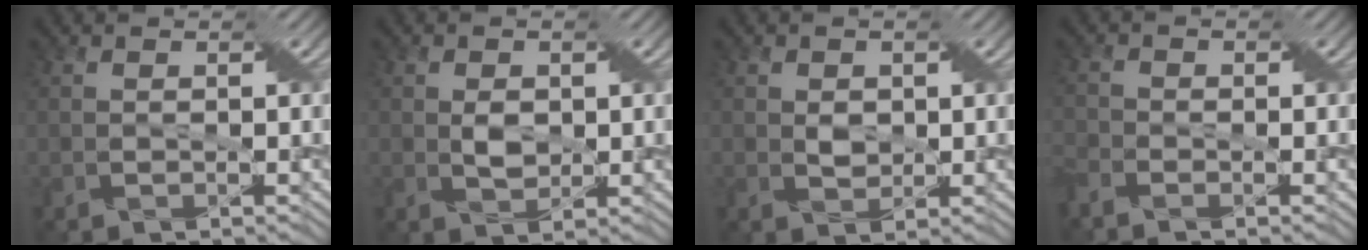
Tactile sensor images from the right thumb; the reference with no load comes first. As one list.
[{"total": 2.5, "force": [0.2, 1.8, 1.7], "torque": [-0.038, -0.002, 0.006]}, {"total": 1.9, "force": [0.4, 1.5, 1.0], "torque": [-0.027, -0.002, 0.008]}, {"total": 2.9, "force": [-2.3, 1.3, 1.2], "torque": [-0.035, -0.008, -0.059]}]